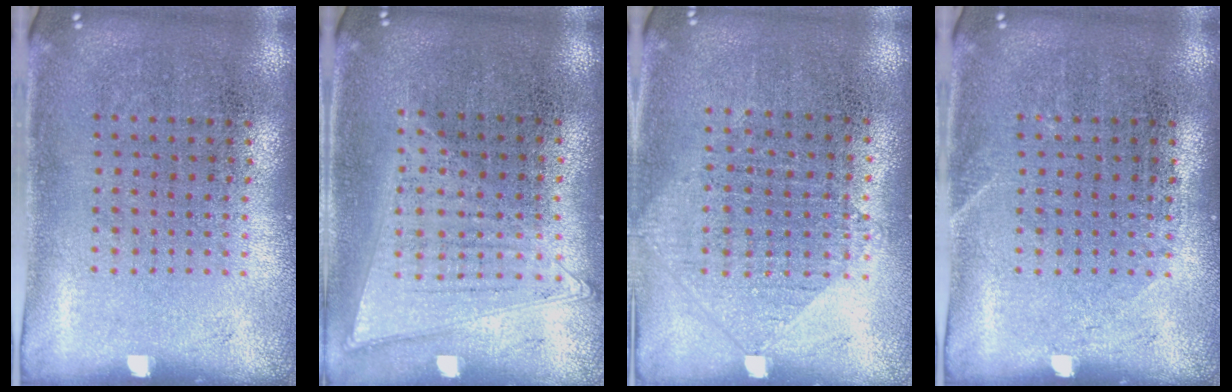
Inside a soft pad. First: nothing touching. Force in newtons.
{"total": 1.1, "press": 1.0, "slide": 0.3}
{"total": 1.0, "press": 0.9, "slide": 0.4}
{"total": 0.7, "press": 0.6, "slide": 0.2}